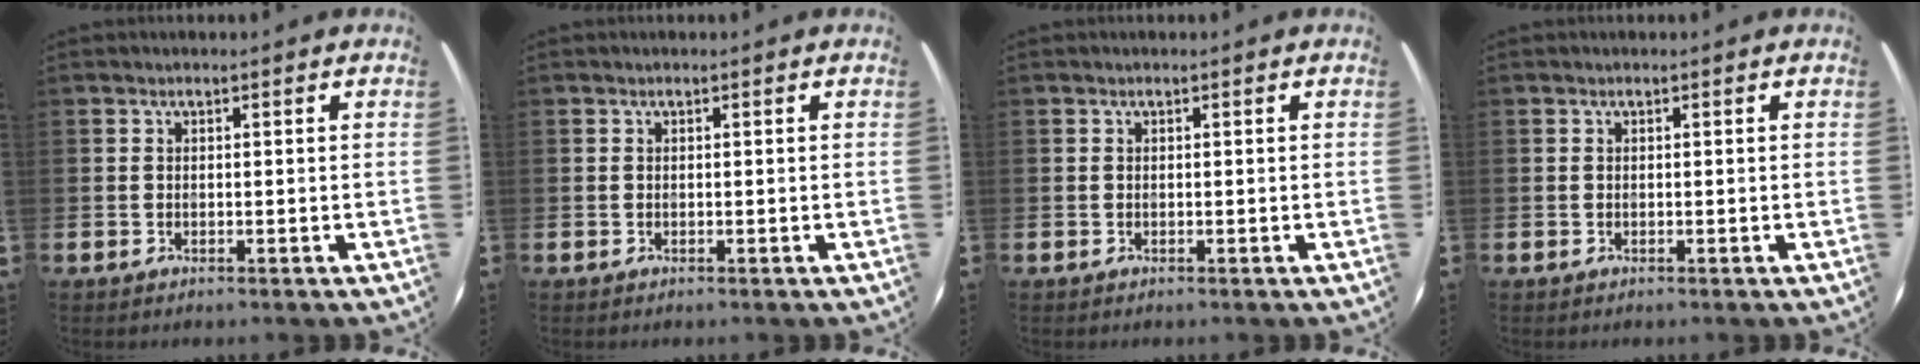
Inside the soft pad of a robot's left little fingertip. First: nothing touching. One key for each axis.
{"total": 0.0}
{"total": 0.0}
{"total": 0.0}